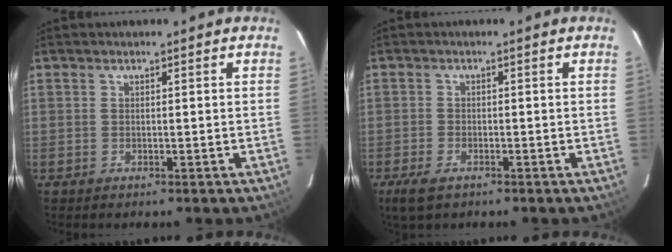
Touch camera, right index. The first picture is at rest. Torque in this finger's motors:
{"motor_torque": [0.14, 0.10, -0.01, 0.04]}